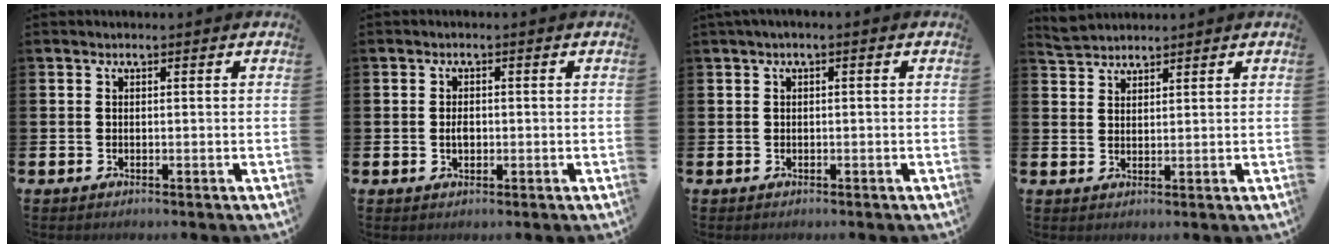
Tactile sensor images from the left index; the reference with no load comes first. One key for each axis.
{"total": 1.7, "fx": -0.1, "fy": 1.0, "fz": 1.3, "tx": -0.016, "ty": 0.002, "tz": -0.005}
{"total": 0.7, "fx": -0.2, "fy": 0.1, "fz": 0.7, "tx": -0.015, "ty": 0.003, "tz": -0.002}
{"total": 2.8, "fx": 2.8, "fy": 0.5, "fz": -0.2, "tx": 0.002, "ty": -0.010, "tz": 0.053}